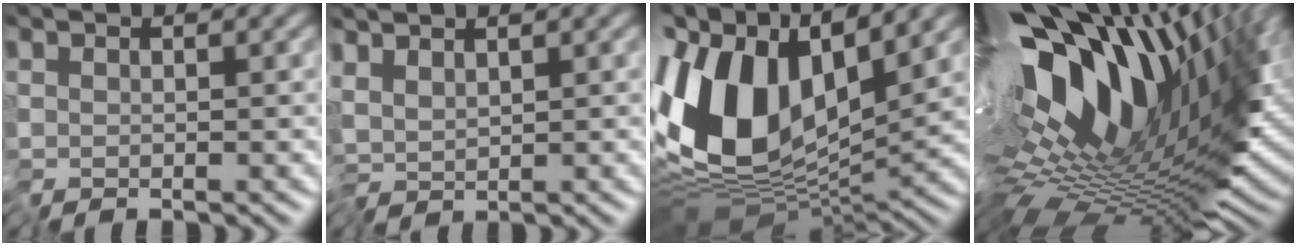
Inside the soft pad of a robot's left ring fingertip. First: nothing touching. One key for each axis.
{"total": 2.1, "fx": 0.6, "fy": 0.9, "fz": 1.8, "tx": -0.029, "ty": 0.003, "tz": 0.008}
{"total": 11.9, "fx": 1.3, "fy": 6.0, "fz": 10.2, "tx": -0.207, "ty": -0.001, "tz": 0.016}
{"total": 17.8, "fx": 5.7, "fy": 6.9, "fz": 15.4, "tx": -0.242, "ty": 0.005, "tz": 0.102}